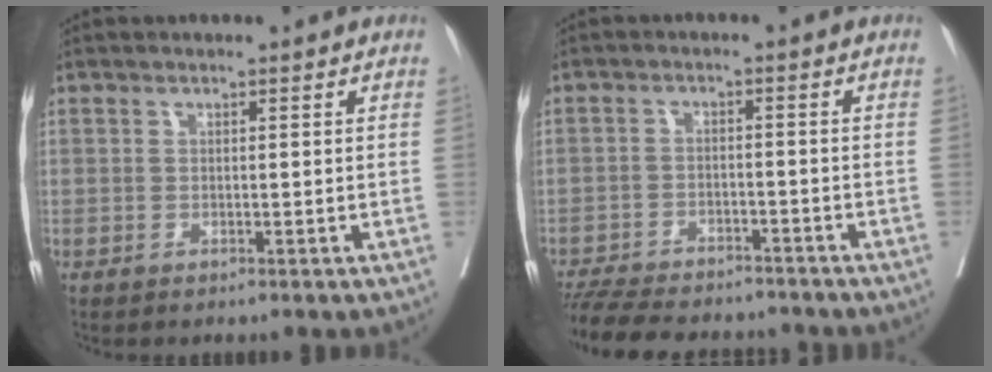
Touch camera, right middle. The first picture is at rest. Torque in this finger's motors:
{"motor_torque": [0.94, -1.20, 0.05, 0.04]}